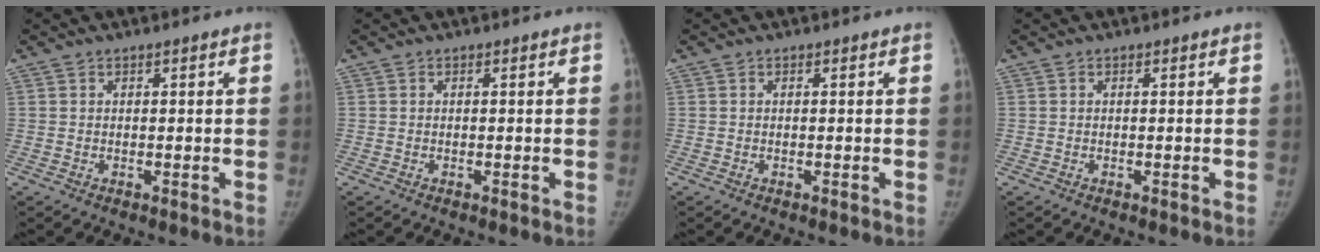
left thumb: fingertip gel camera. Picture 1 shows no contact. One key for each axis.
{"total": 0.0}
{"total": 0.0}
{"total": 0.0}